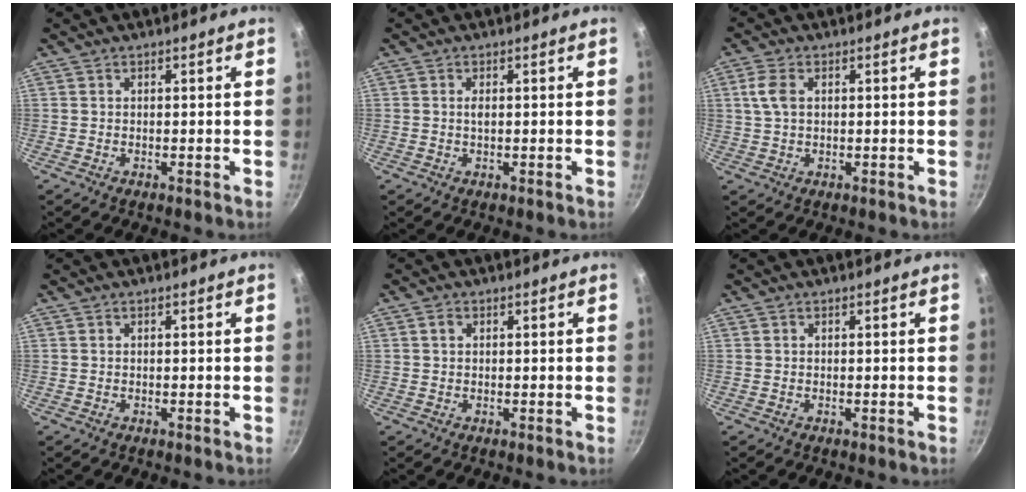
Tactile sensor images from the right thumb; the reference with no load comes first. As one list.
[{"total": 1.0, "force": [0.2, 0.4, 0.9], "torque": [-0.017, 0.000, 0.003]}, {"total": 4.4, "force": [1.1, 2.8, 3.2], "torque": [-0.064, 0.004, 0.019]}, {"total": 0.0}, {"total": 1.3, "force": [0.5, 1.0, 0.7], "torque": [-0.010, 0.003, 0.007]}, {"total": 0.0}]